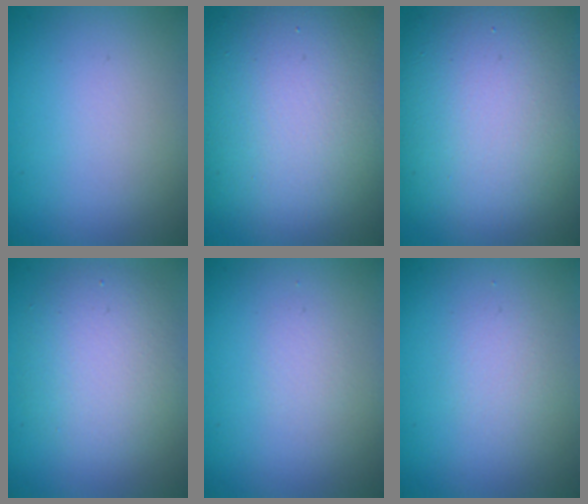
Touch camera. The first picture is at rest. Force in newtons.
{"total": 15.0, "press": 15.0, "slide": 0.4}
{"total": 15.0, "press": 15.0, "slide": 0.5}
{"total": 4.7, "press": 4.6, "slide": 0.5}
{"total": 0.7, "press": 0.7, "slide": 0.0}
{"total": 1.3, "press": 1.3, "slide": 0.1}